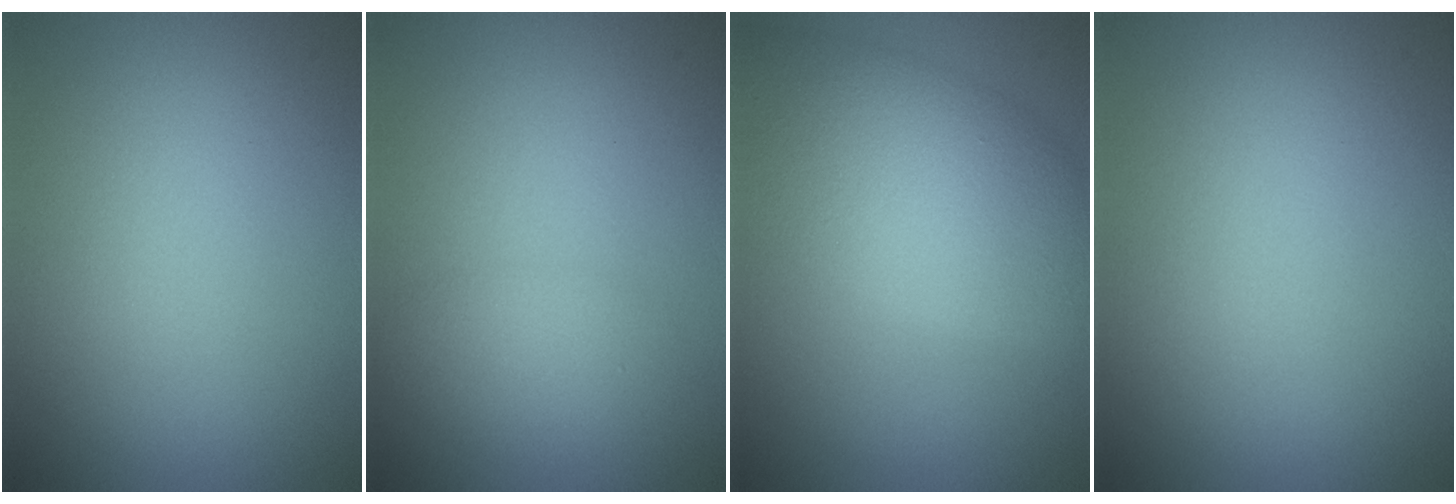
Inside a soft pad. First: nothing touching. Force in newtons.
{"total": 1.7, "press": 1.7, "slide": 0.0}
{"total": 8.7, "press": 8.7, "slide": 0.3}
{"total": 0.0}